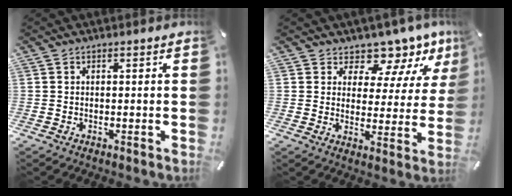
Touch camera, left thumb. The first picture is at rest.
{"total": 9.1, "force": [7.6, 4.5, 2.1], "torque": [-0.027, -0.076, 0.133]}